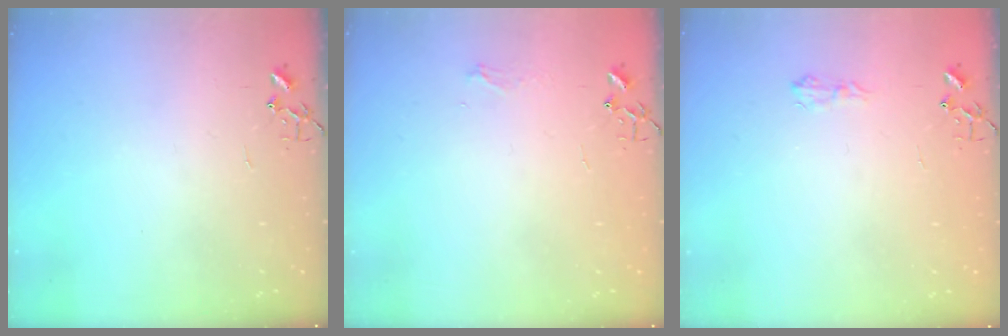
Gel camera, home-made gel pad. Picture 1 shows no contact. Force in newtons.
{"total": 4.7, "press": 4.7, "slide": 0.6}
{"total": 5.8, "press": 5.8, "slide": 0.7}